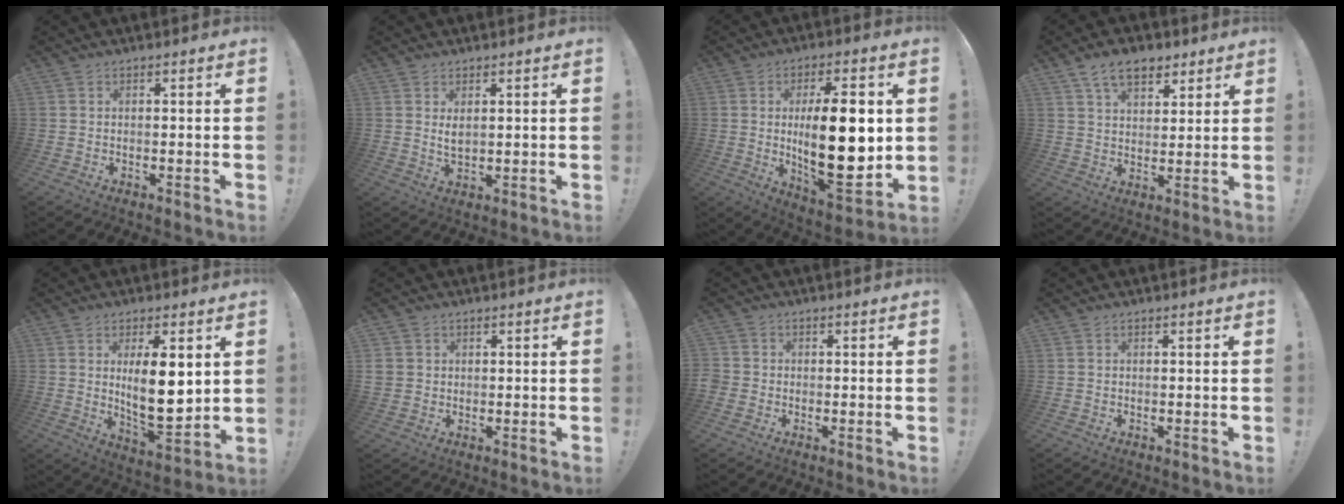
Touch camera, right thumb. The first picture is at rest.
{"total": 3.1, "force": [1.2, 1.5, 2.4], "torque": [-0.032, -0.007, 0.019]}
{"total": 22.6, "force": [1.1, 8.9, 20.8], "torque": [-0.341, -0.017, 0.017]}
{"total": 10.0, "force": [6.2, 5.7, 5.4], "torque": [-0.086, -0.017, 0.117]}
{"total": 13.0, "force": [2.9, 4.8, 11.8], "torque": [-0.201, -0.029, 0.044]}
{"total": 3.1, "force": [1.0, 2.9, 0.5], "torque": [-0.013, 0.002, 0.021]}
{"total": 2.5, "force": [-0.7, 2.3, 0.8], "torque": [-0.014, 0.008, -0.011]}
{"total": 0.0}